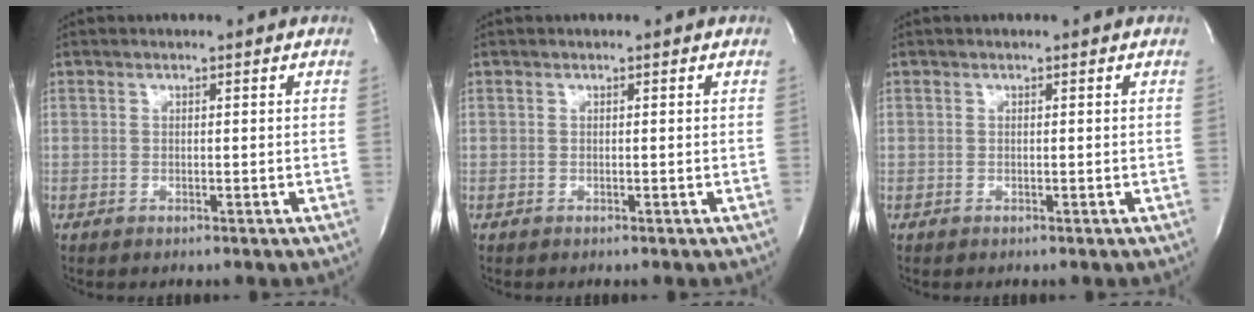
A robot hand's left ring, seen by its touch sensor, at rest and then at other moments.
{"total": 0.0}
{"total": 0.0}